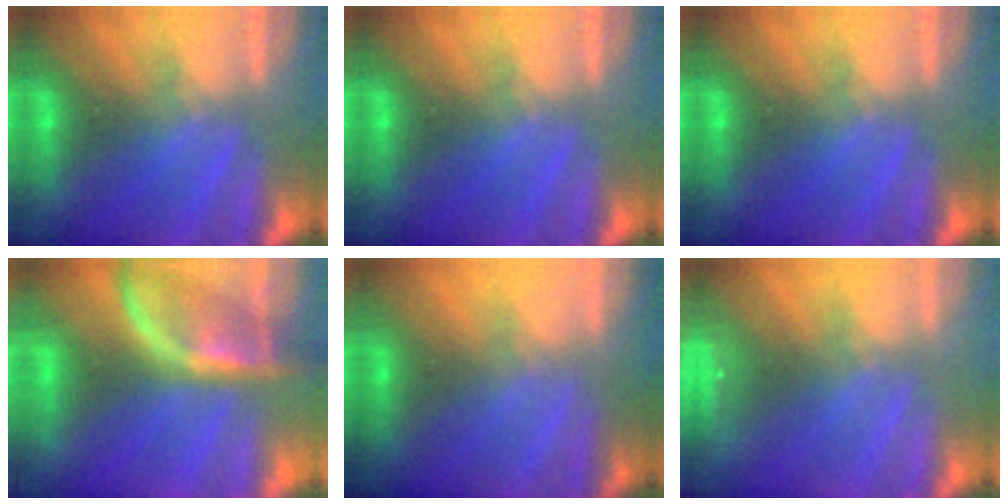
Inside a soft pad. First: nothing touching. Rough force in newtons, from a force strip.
{"total": 0.0}
{"total": 0.0}
{"total": 2.4}
{"total": 2.2}
{"total": 2.4}